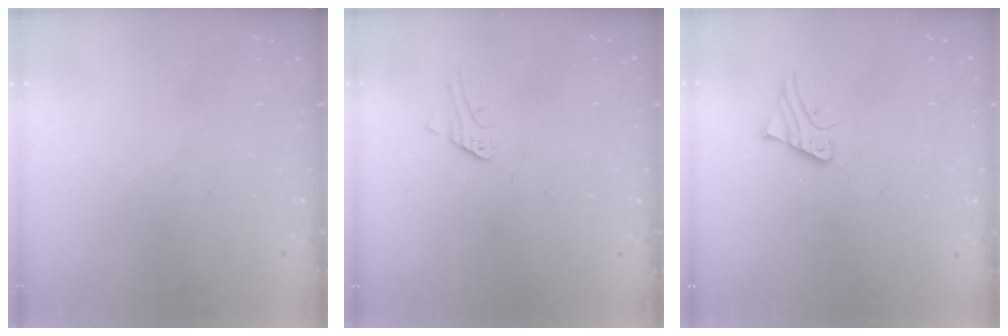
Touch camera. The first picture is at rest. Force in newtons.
{"total": 2.3, "press": 2.3, "slide": 0.2}
{"total": 2.4, "press": 2.4, "slide": 0.1}